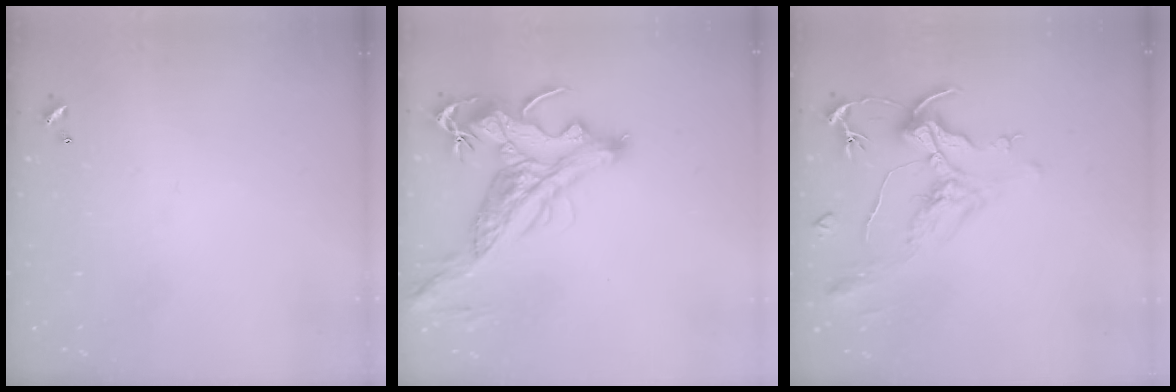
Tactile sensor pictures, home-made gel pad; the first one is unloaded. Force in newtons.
{"total": 4.5, "press": 4.3, "slide": 1.3}
{"total": 2.1, "press": 1.7, "slide": 1.3}